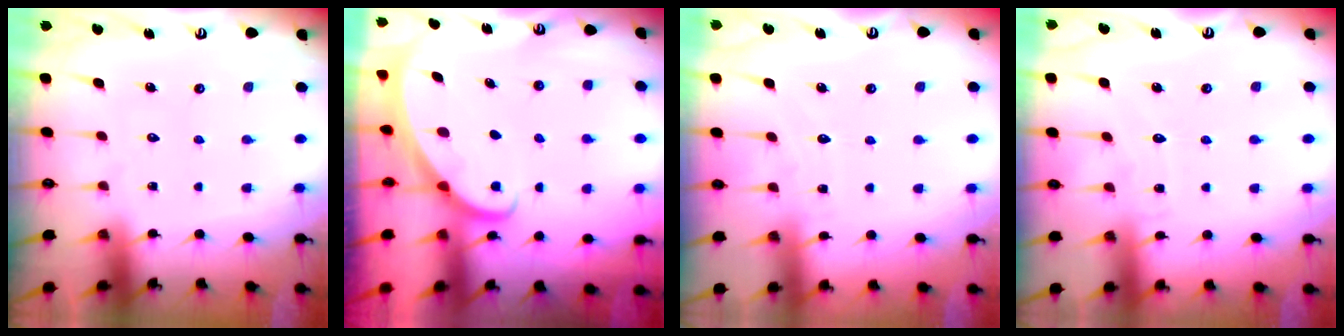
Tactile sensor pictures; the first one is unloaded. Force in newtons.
{"total": 1.2, "press": 1.2, "slide": 0.0}
{"total": 3.9, "press": 3.9, "slide": 0.5}
{"total": 4.2, "press": 4.2, "slide": 0.3}